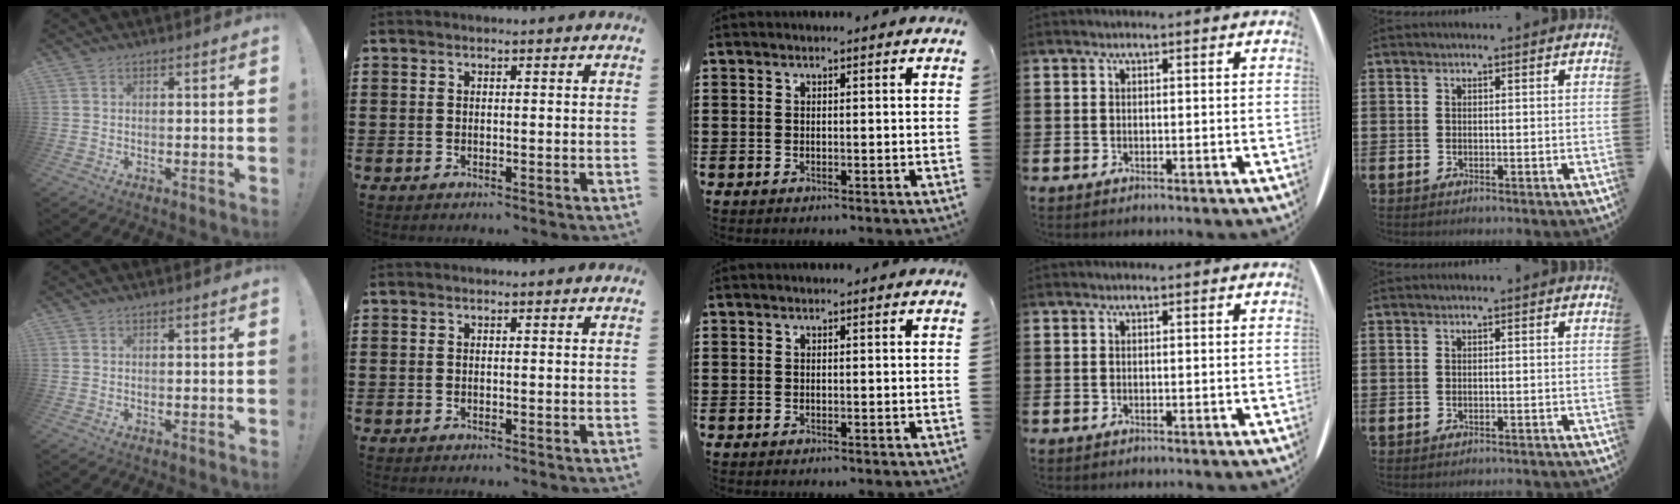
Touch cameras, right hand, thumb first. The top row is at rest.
{"little": {"total": 0.6, "force": [-0.6, -0.1, 0.1], "torque": [-0.001, -0.002, -0.012]}}